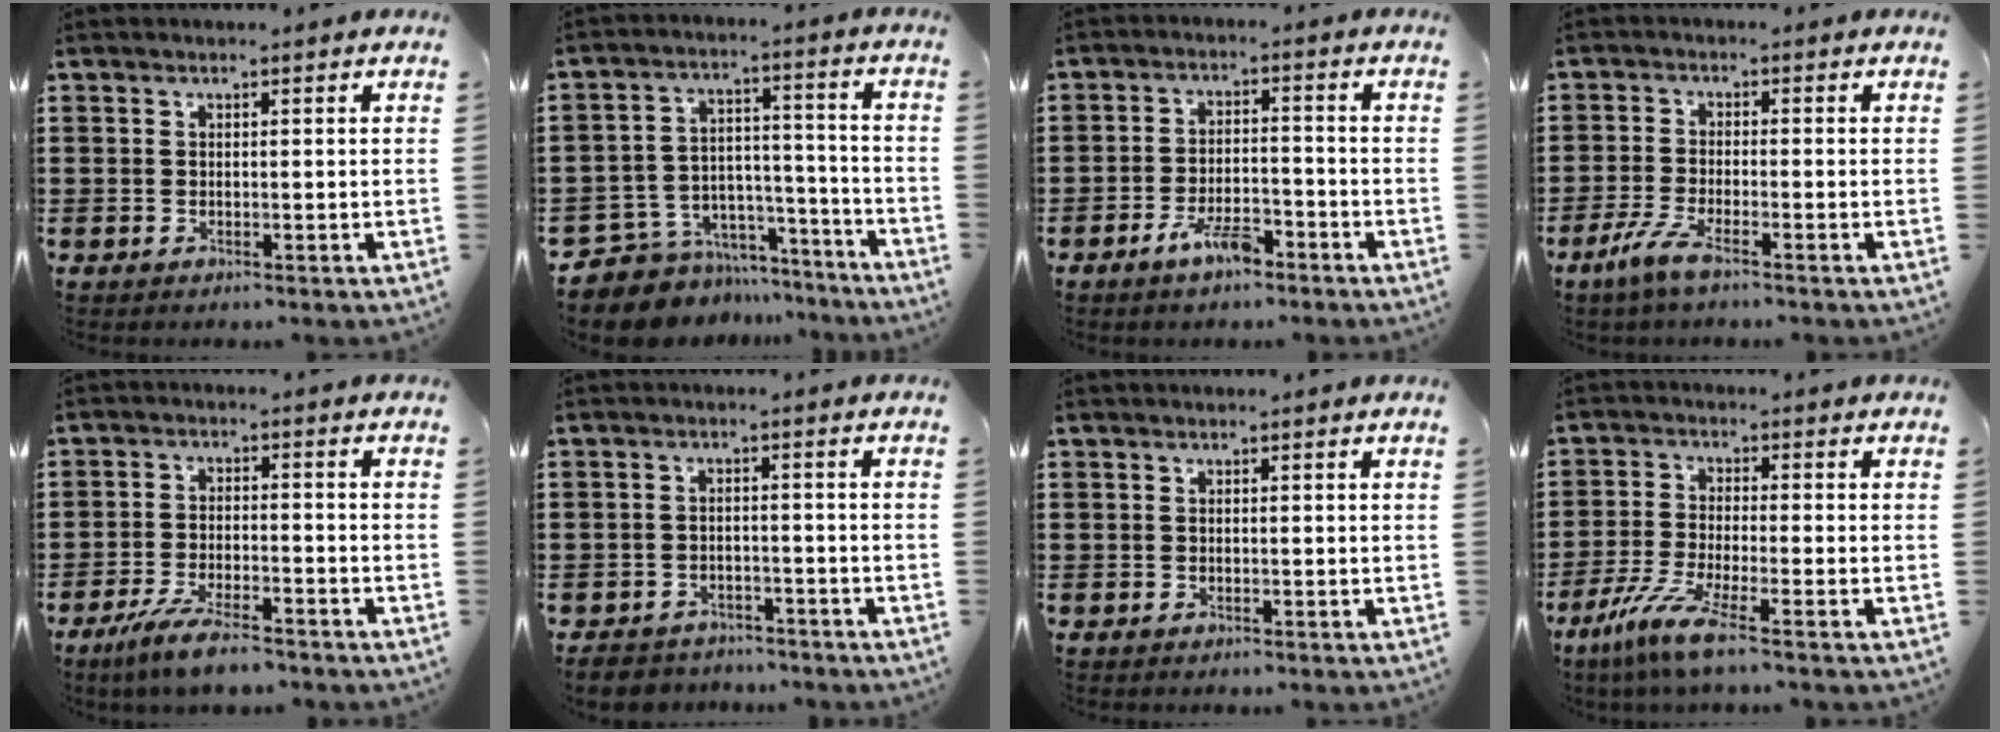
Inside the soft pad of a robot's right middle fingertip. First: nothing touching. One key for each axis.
{"total": 7.8, "fx": -7.0, "fy": 3.5, "fz": 0.6, "tx": -0.021, "ty": 0.016, "tz": -0.135}
{"total": 5.2, "fx": -3.7, "fy": 1.6, "fz": 3.3, "tx": -0.073, "ty": 0.005, "tz": -0.073}
{"total": 4.3, "fx": -2.8, "fy": 0.5, "fz": 3.3, "tx": -0.080, "ty": -0.013, "tz": -0.056}
{"total": 5.7, "fx": -4.7, "fy": 0.8, "fz": 3.1, "tx": -0.069, "ty": -0.006, "tz": -0.092}
{"total": 3.2, "fx": -3.1, "fy": 0.8, "fz": 0.2, "tx": -0.016, "ty": 0.000, "tz": -0.070}
{"total": 0.0}
{"total": 6.6, "fx": -4.2, "fy": 0.2, "fz": 5.0, "tx": -0.123, "ty": -0.023, "tz": -0.086}